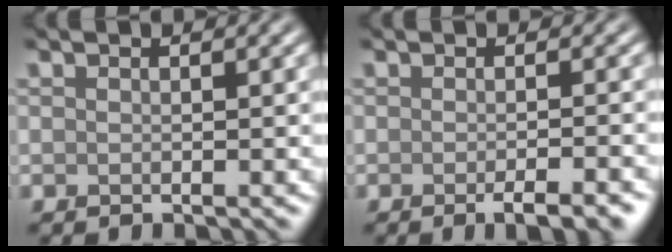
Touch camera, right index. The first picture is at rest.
{"total": 3.4, "force": [-1.9, 0.8, 2.8], "torque": [-0.029, 0.000, -0.027]}